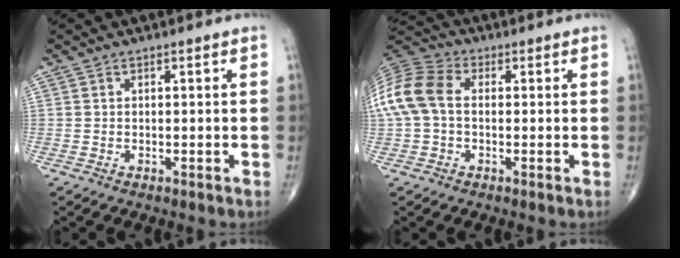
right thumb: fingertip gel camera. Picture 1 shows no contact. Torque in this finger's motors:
{"motor_torque": [-0.04, 0.49, 0.92, -0.20, 0.37]}